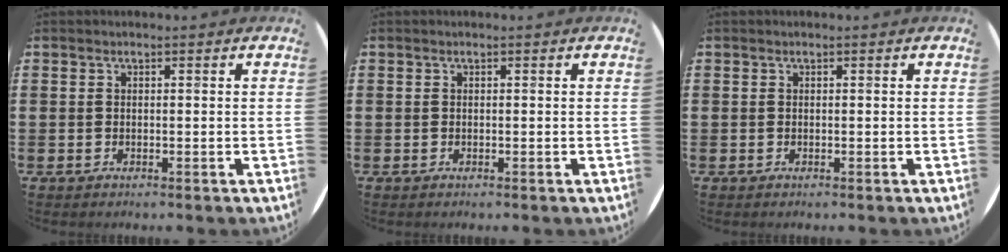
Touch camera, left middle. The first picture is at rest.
{"total": 0.0}
{"total": 0.0}